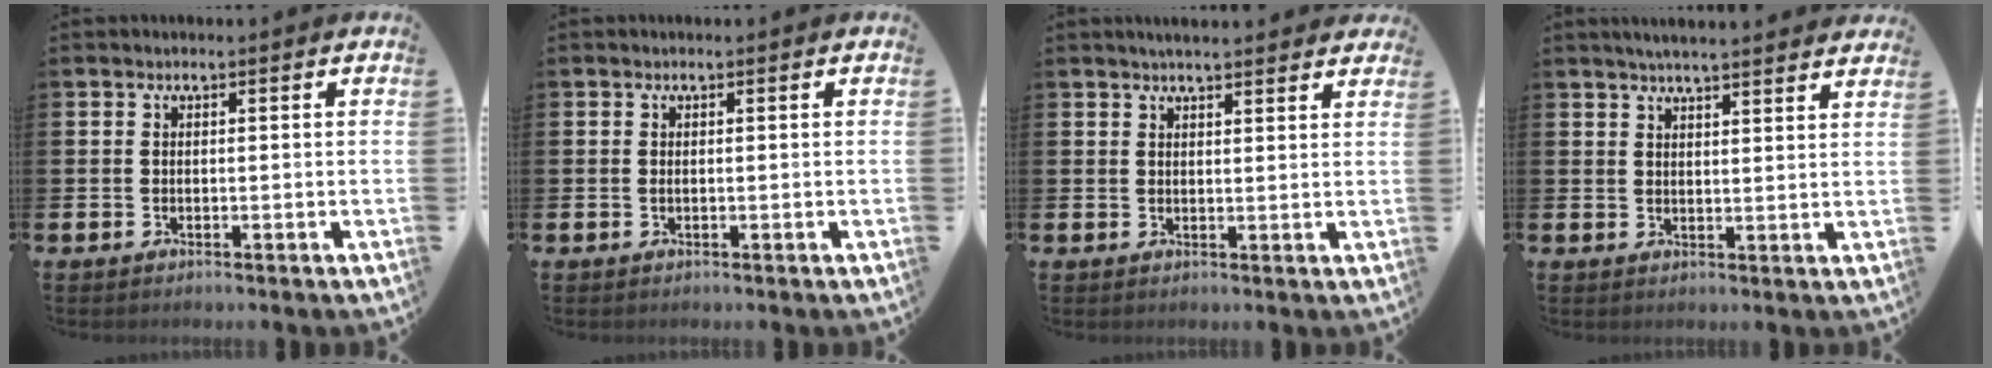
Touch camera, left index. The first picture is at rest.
{"total": 0.0}
{"total": 2.9, "force": [2.9, 0.2, 0.6], "torque": [-0.014, -0.009, 0.052]}
{"total": 4.1, "force": [4.1, -0.3, 0.8], "torque": [-0.021, -0.017, 0.073]}